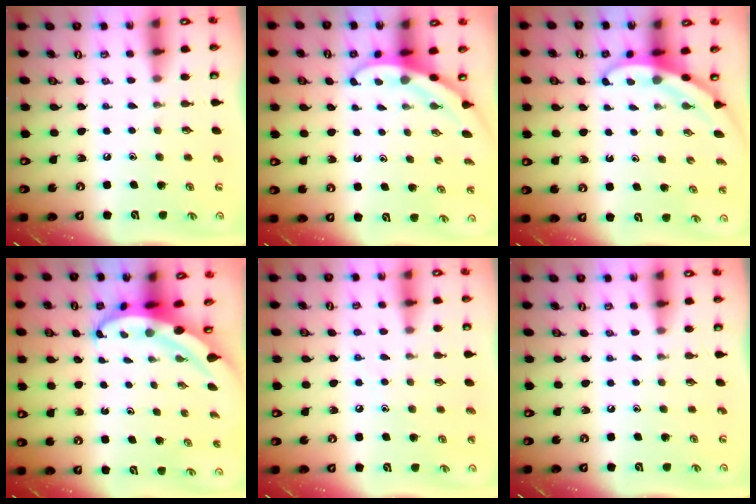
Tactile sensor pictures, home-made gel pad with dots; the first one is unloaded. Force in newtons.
{"total": 3.2, "press": 3.2, "slide": 0.2}
{"total": 3.3, "press": 3.3, "slide": 0.2}
{"total": 4.7, "press": 4.6, "slide": 0.7}
{"total": 6.4, "press": 6.4, "slide": 0.5}
{"total": 0.0}